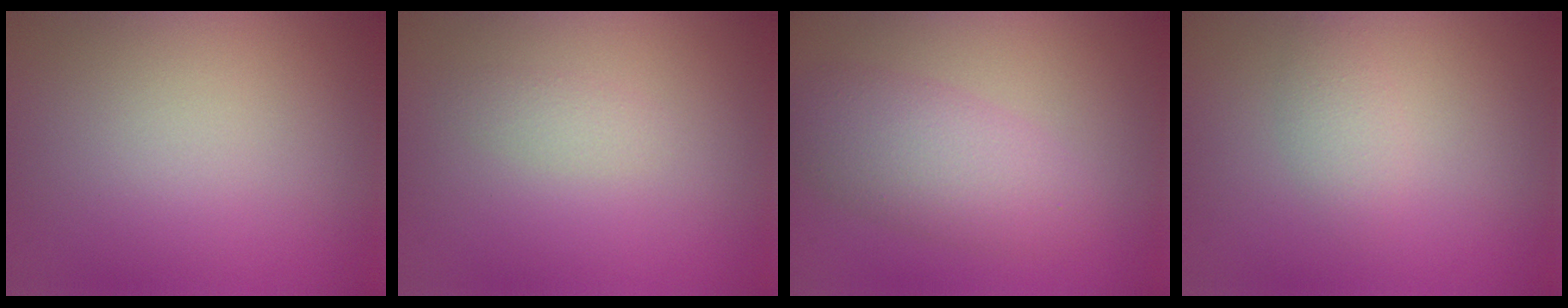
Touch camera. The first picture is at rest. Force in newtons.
{"total": 0.9, "press": 0.9, "slide": 0.0}
{"total": 4.5, "press": 4.5, "slide": 0.2}
{"total": 1.5, "press": 1.5, "slide": 0.1}